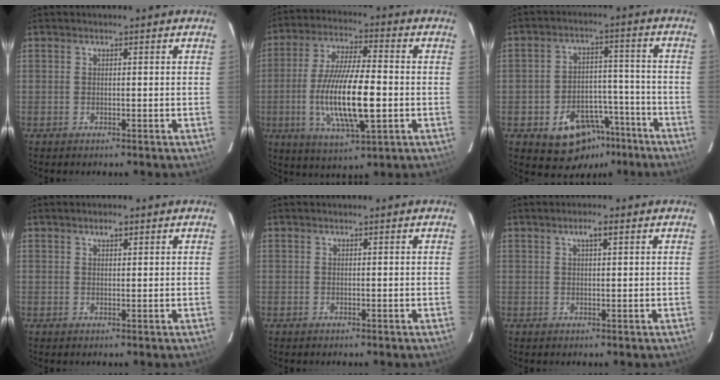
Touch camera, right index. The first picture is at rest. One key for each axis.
{"total": 15.8, "fx": -2.9, "fy": 3.8, "fz": 15.0, "tx": -0.294, "ty": -0.010, "tz": -0.050}
{"total": 12.6, "fx": -7.5, "fy": 8.6, "fz": 5.2, "tx": -0.102, "ty": 0.040, "tz": -0.081}
{"total": 1.7, "fx": 1.0, "fy": 0.8, "fz": 1.1, "tx": -0.017, "ty": 0.007, "tz": 0.018}
{"total": 0.0}
{"total": 2.3, "fx": 1.2, "fy": 0.5, "fz": 1.9, "tx": -0.035, "ty": 0.008, "tz": 0.021}